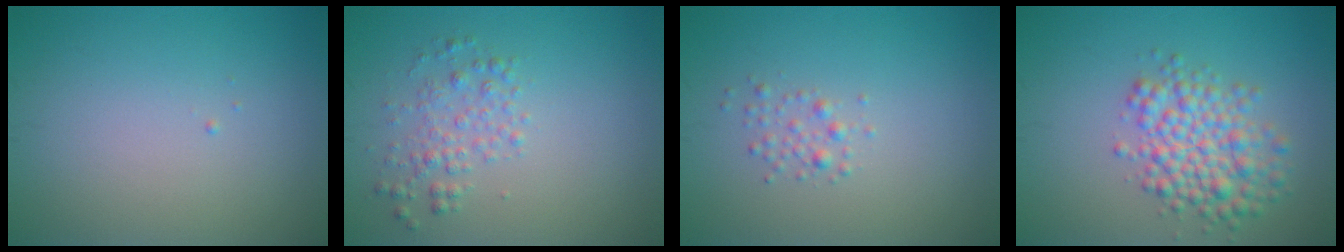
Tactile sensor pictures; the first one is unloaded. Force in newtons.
{"total": 2.2, "press": 2.2, "slide": 0.1}
{"total": 1.2, "press": 1.2, "slide": 0.0}
{"total": 4.9, "press": 4.9, "slide": 0.1}